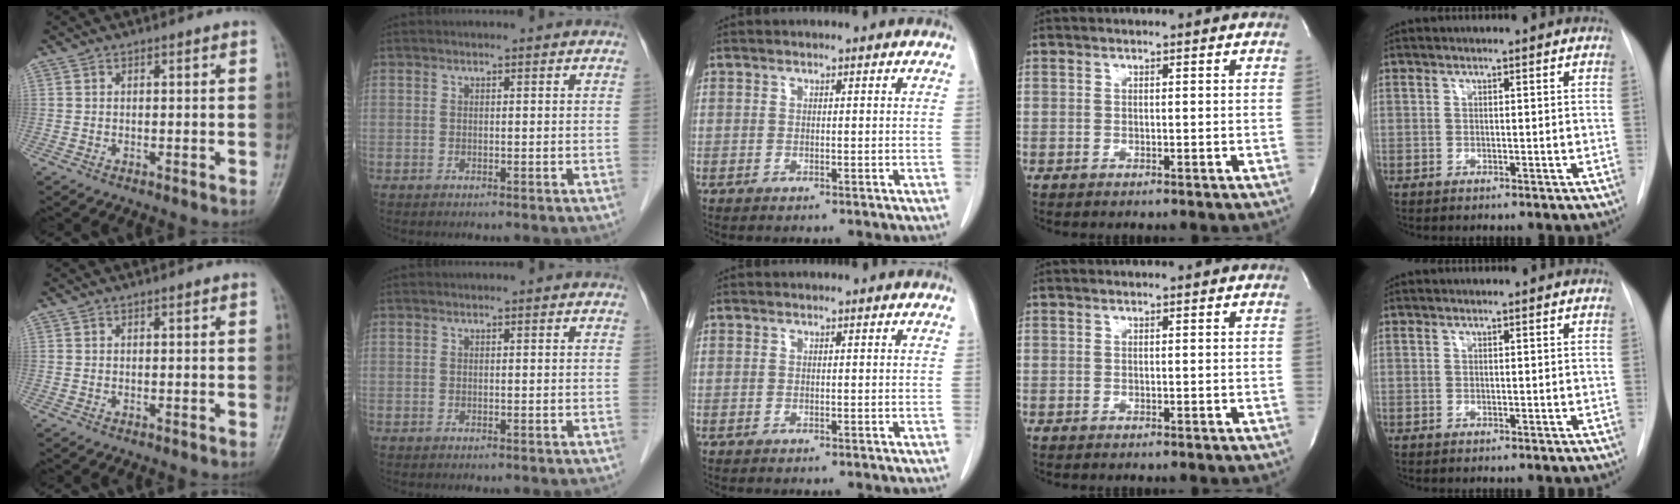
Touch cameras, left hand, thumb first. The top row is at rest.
{}